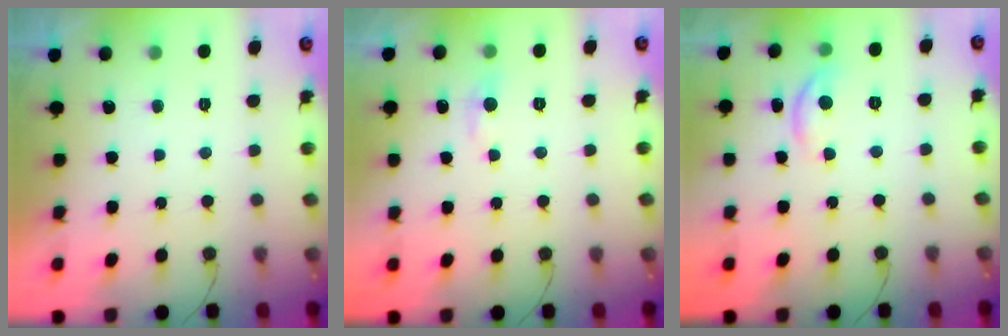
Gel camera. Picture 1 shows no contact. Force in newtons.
{"total": 5.0, "press": 4.9, "slide": 0.7}
{"total": 7.0, "press": 7.0, "slide": 0.4}